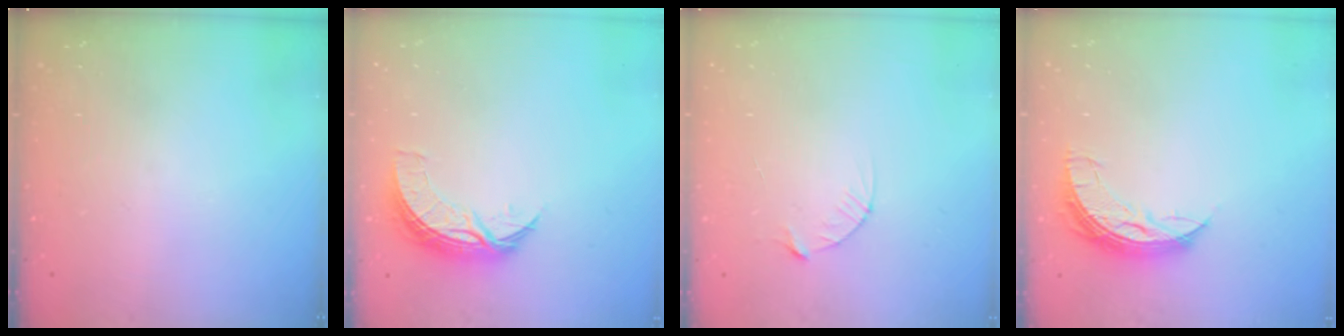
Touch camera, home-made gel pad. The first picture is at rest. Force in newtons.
{"total": 7.9, "press": 7.9, "slide": 0.3}
{"total": 3.7, "press": 3.7, "slide": 0.4}
{"total": 7.7, "press": 7.6, "slide": 0.6}